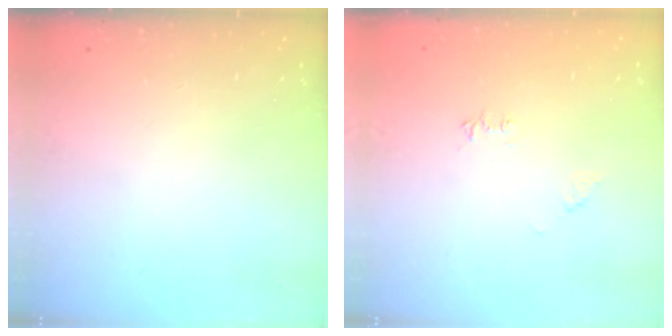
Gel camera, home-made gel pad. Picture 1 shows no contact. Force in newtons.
{"total": 5.3, "press": 5.3, "slide": 0.6}